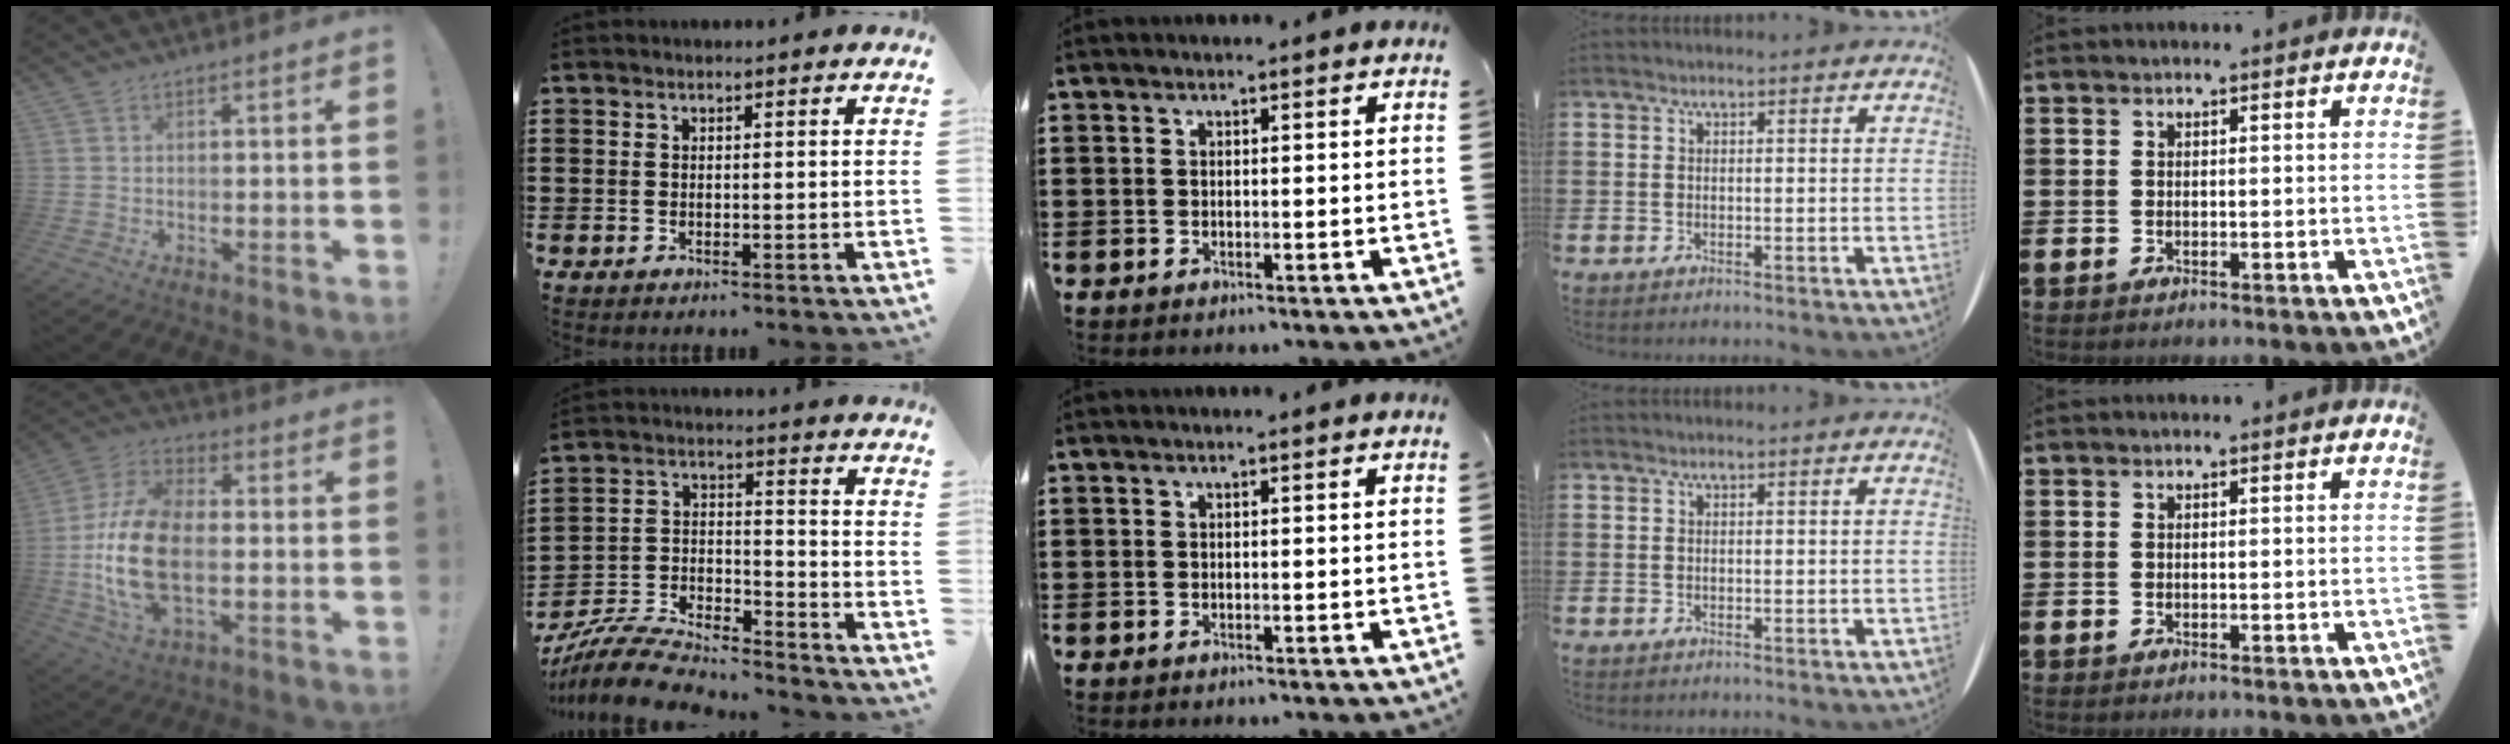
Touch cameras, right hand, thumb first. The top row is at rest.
{"thumb": {"total": 19.8, "force": [-2.9, 11.7, 15.7], "torque": [-0.311, 0.008, -0.041]}, "index": {"total": 7.4, "force": [-7.1, 1.2, 1.7], "torque": [-0.044, 0.005, -0.144]}}